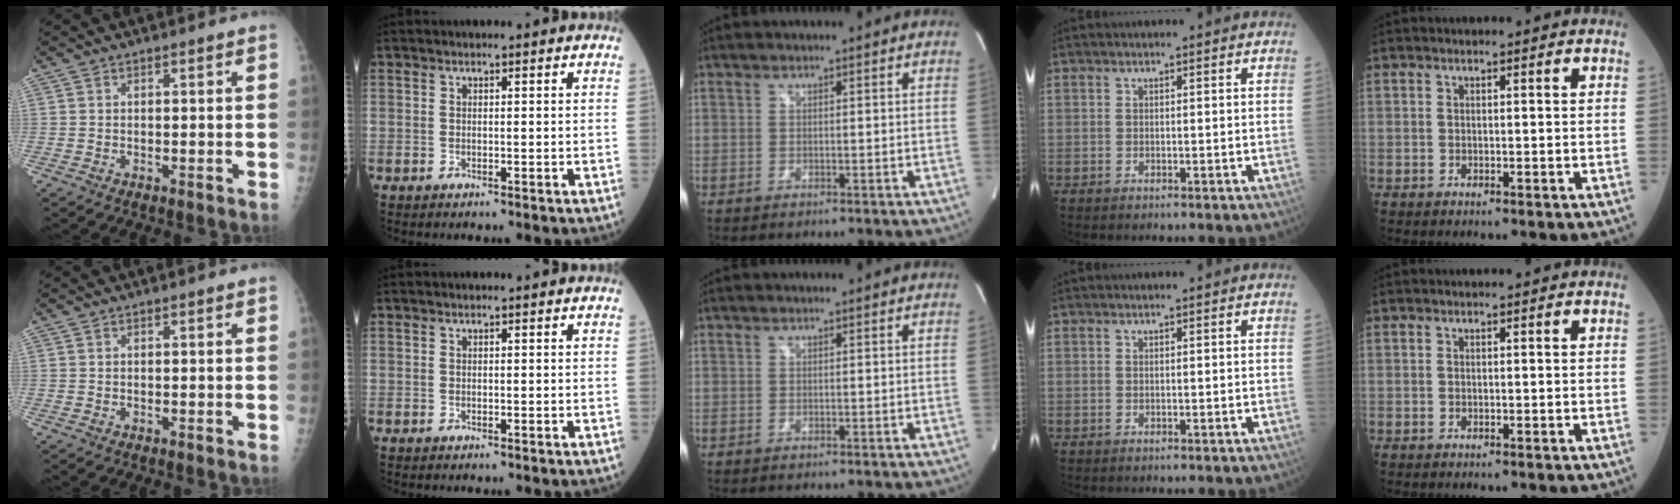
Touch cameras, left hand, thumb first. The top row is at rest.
{}